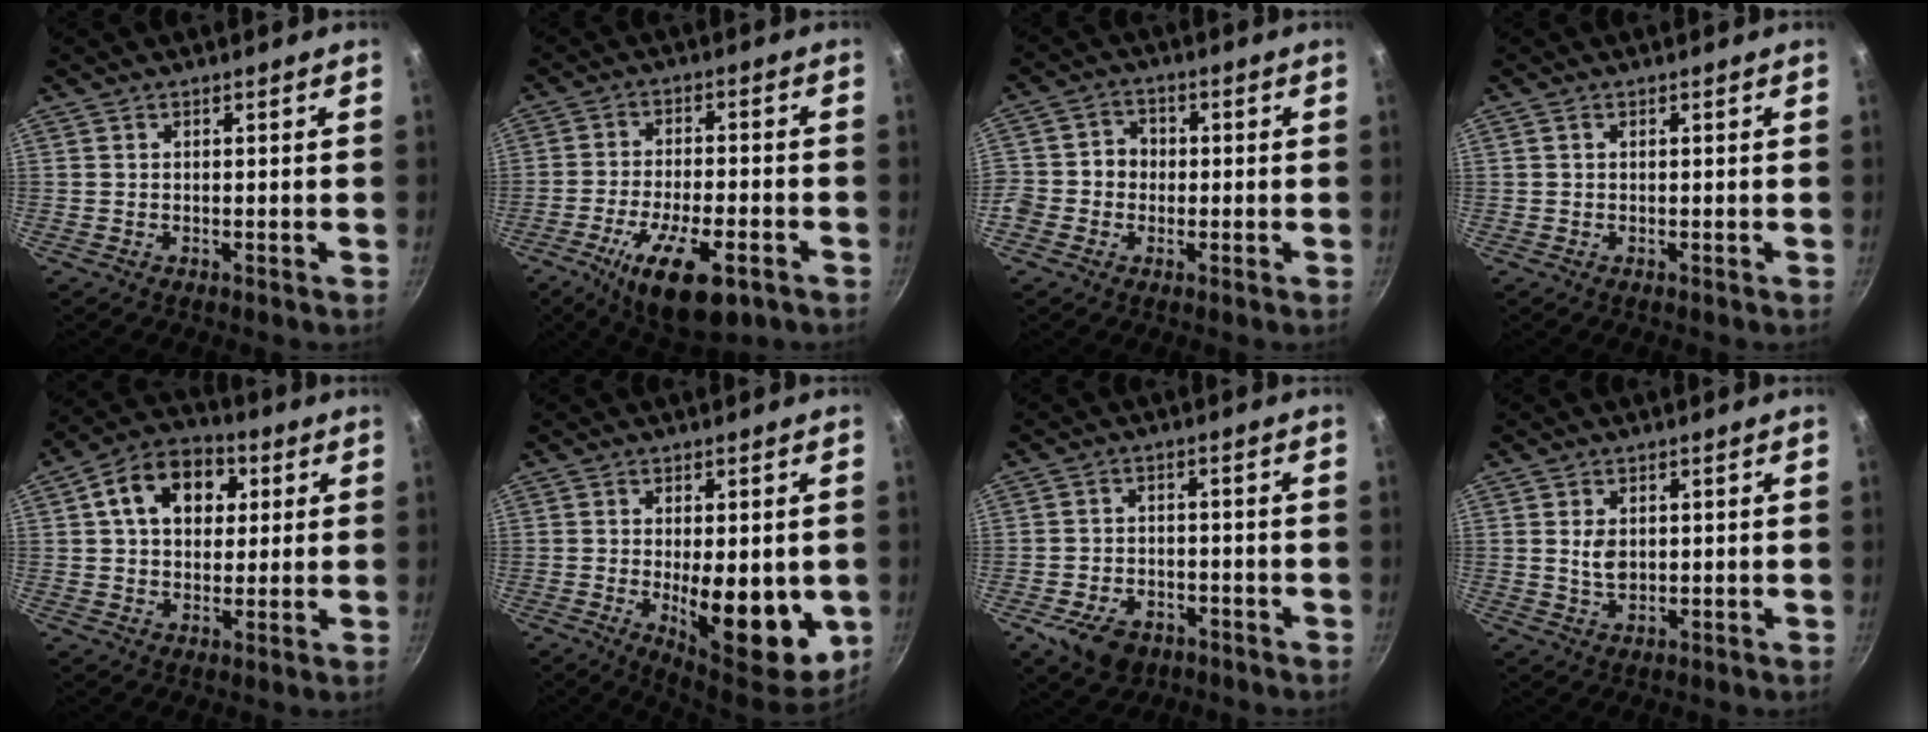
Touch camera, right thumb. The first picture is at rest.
{"total": 15.1, "force": [-7.2, 5.8, 11.9], "torque": [-0.195, 0.017, -0.115]}
{"total": 6.3, "force": [-1.1, 5.8, 2.3], "torque": [-0.012, 0.020, -0.035]}
{"total": 0.5, "force": [0.1, 0.4, 0.3], "torque": [-0.006, 0.003, 0.003]}
{"total": 13.4, "force": [3.8, 9.7, 8.5], "torque": [-0.110, 0.015, 0.045]}
{"total": 16.5, "force": [-2.4, 6.9, 14.8], "torque": [-0.173, -0.016, -0.020]}
{"total": 8.6, "force": [-4.5, 5.6, 4.7], "torque": [-0.069, 0.022, -0.069]}
{"total": 3.9, "force": [0.6, 2.7, 2.8], "torque": [-0.043, -0.007, 0.013]}